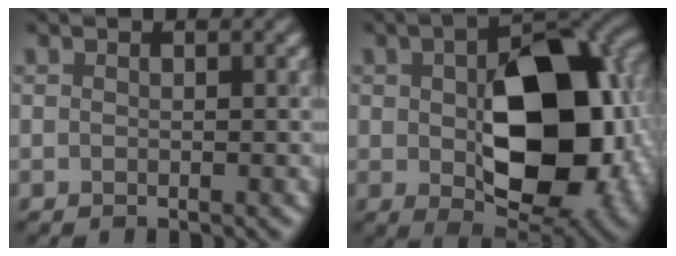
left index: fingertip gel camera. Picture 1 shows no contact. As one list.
[{"total": 14.3, "force": [-0.5, 8.7, 11.3], "torque": [-0.163, -0.020, 0.014]}]